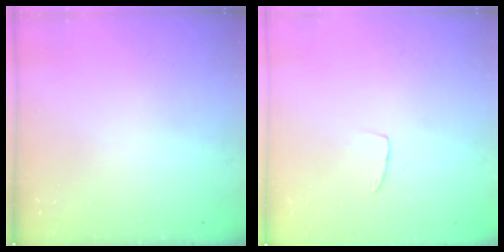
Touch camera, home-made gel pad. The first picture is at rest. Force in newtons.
{"total": 3.2, "press": 3.2, "slide": 0.2}